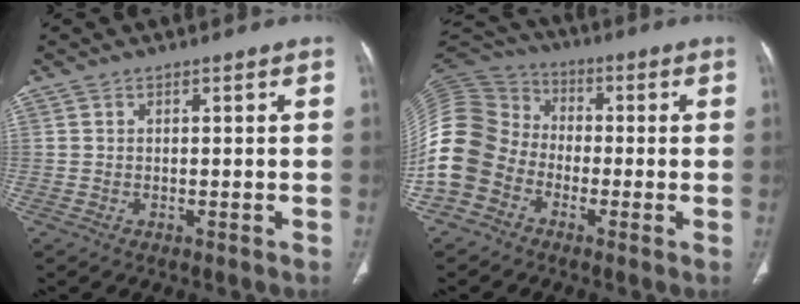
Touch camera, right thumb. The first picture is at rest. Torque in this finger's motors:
{"motor_torque": [0.20, 0.43, 1.47, -0.58, 0.18]}